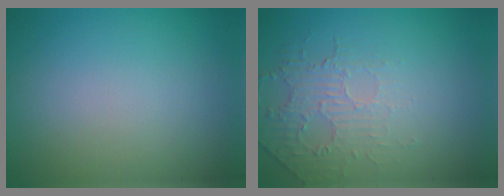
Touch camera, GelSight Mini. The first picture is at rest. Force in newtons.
{"total": 2.1, "press": 1.2, "slide": 1.7}